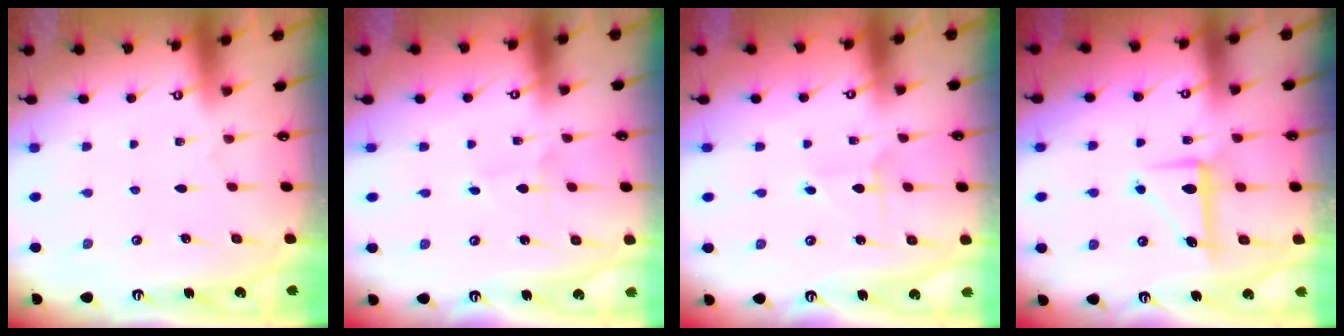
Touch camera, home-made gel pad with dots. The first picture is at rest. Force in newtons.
{"total": 1.1, "press": 1.1, "slide": 0.1}
{"total": 2.9, "press": 2.9, "slide": 0.3}
{"total": 7.7, "press": 7.6, "slide": 0.6}